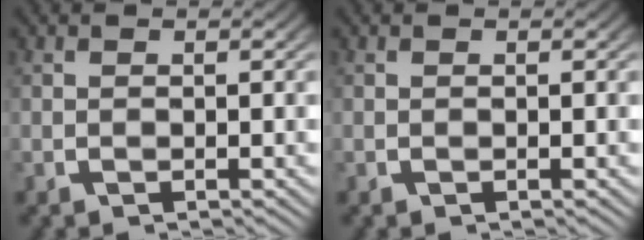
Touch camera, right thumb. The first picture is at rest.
{"total": 0.0}